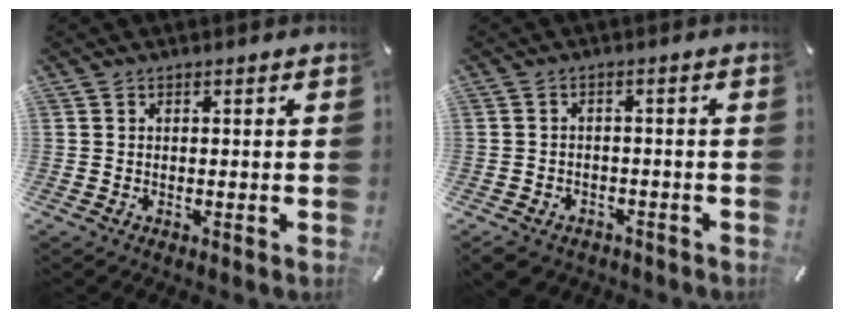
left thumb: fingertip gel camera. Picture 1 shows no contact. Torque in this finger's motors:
{"motor_torque": [0.75, 1.95, 0.27, 0.29, 0.13]}